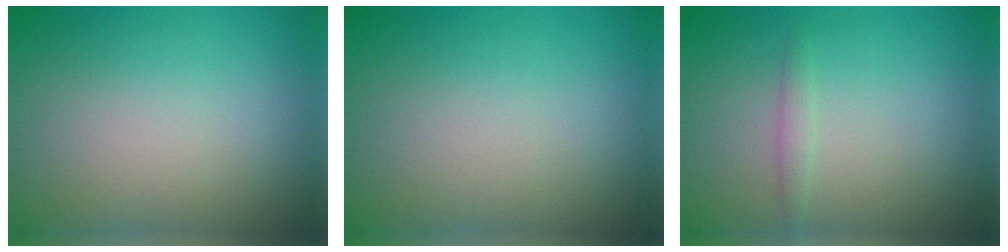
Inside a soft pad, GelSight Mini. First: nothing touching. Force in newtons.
{"total": 0.0}
{"total": 1.0, "press": 1.0, "slide": 0.0}